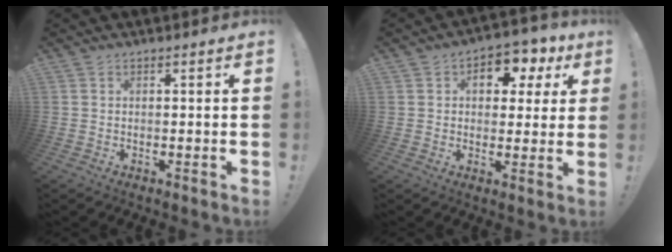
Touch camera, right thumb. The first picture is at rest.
{"total": 9.0, "force": [3.2, 6.2, 5.7], "torque": [-0.070, -0.010, 0.057]}